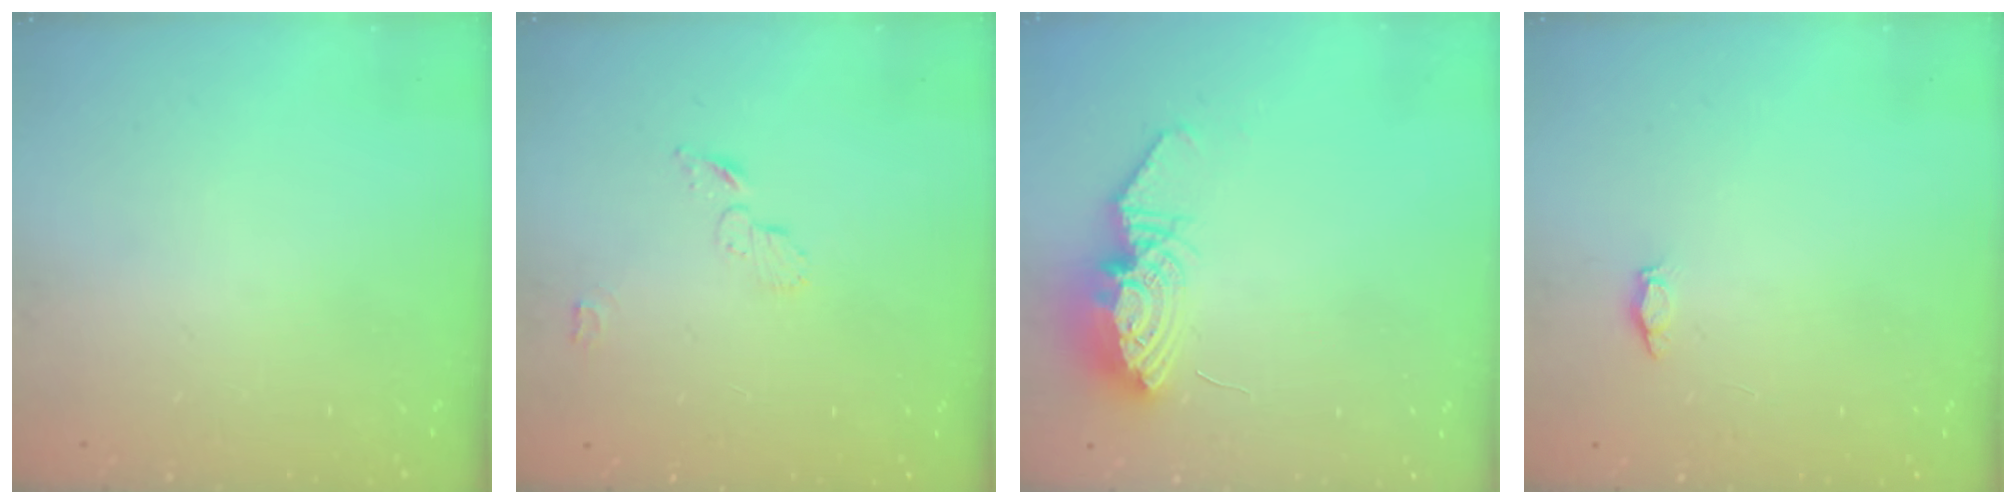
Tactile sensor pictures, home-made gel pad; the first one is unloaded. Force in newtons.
{"total": 4.9, "press": 4.8, "slide": 0.6}
{"total": 10.3, "press": 10.3, "slide": 0.9}
{"total": 2.2, "press": 2.2, "slide": 0.3}